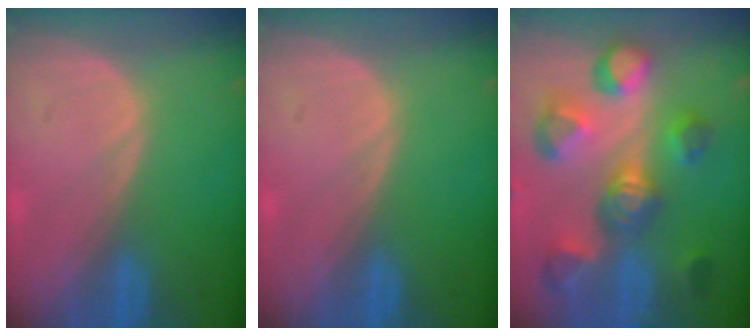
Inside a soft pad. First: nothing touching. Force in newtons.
{"total": 0.0}
{"total": 11.1, "press": 10.1, "slide": 4.7}